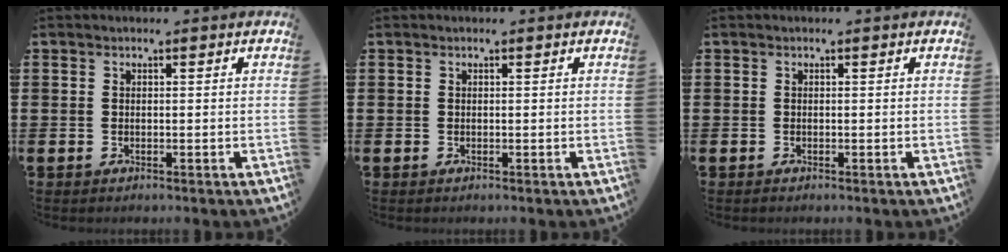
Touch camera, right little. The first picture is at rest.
{"total": 0.0}
{"total": 0.0}